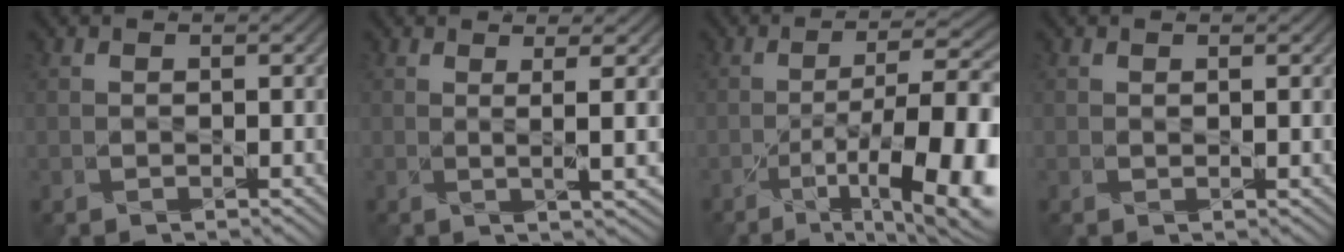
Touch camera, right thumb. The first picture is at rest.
{"total": 3.4, "force": [0.5, 0.0, 3.4], "torque": [-0.061, 0.000, 0.009]}
{"total": 15.4, "force": [-7.0, 4.4, 13.0], "torque": [-0.185, -0.006, -0.103]}
{"total": 0.7, "force": [0.2, 0.0, 0.6], "torque": [-0.018, 0.001, 0.004]}